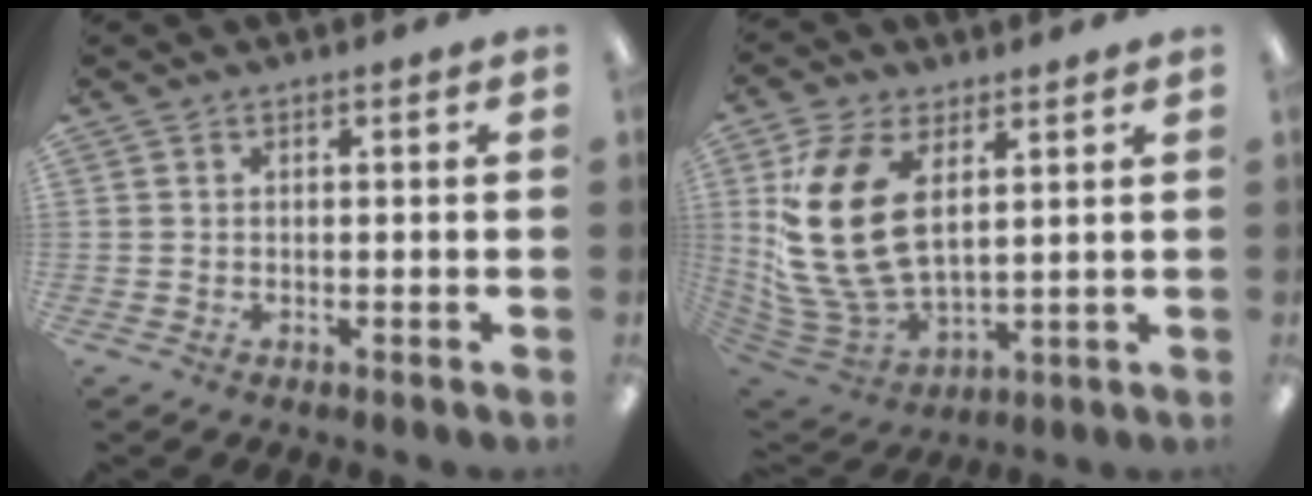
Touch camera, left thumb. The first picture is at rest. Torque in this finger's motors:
{"motor_torque": [1.87, 3.14, 2.32, -0.46, 0.55]}